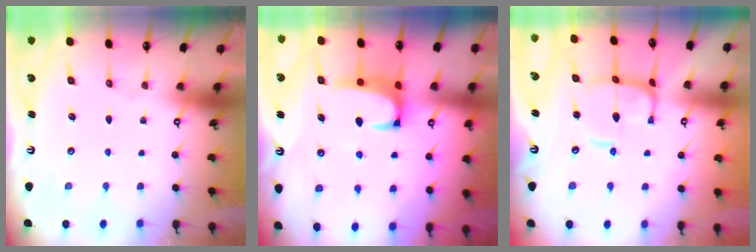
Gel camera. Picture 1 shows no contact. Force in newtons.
{"total": 2.2, "press": 2.0, "slide": 1.0}
{"total": 7.4, "press": 7.3, "slide": 1.0}